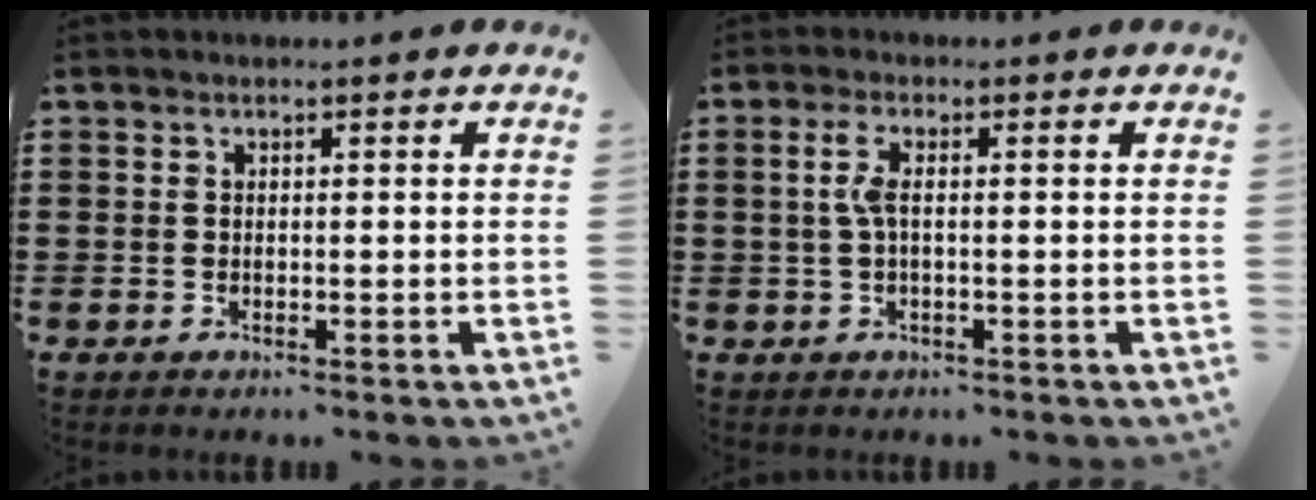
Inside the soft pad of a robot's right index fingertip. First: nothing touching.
{"total": 3.3, "force": [0.1, 0.7, 3.2], "torque": [-0.076, -0.003, -0.005]}